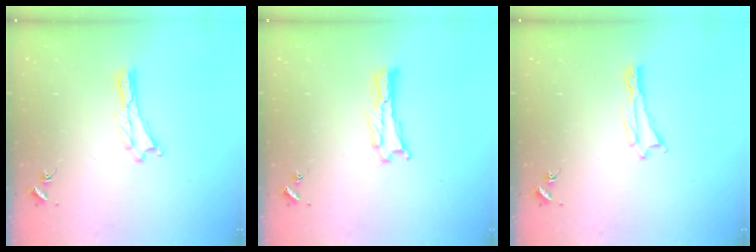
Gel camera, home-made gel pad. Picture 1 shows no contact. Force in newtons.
{"total": 0.6, "press": 0.5, "slide": 0.2}
{"total": 0.7, "press": 0.7, "slide": 0.1}